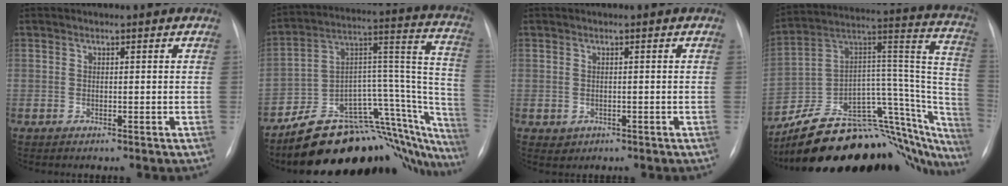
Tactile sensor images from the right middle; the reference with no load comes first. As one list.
[{"total": 28.1, "force": [-23.4, 9.4, 12.5], "torque": [-0.073, 0.055, -0.329]}, {"total": 1.3, "force": [-0.3, 1.2, 0.3], "torque": [-0.005, 0.002, 0.002]}, {"total": 32.3, "force": [-27.0, 11.0, 13.9], "torque": [-0.118, 0.044, -0.380]}]